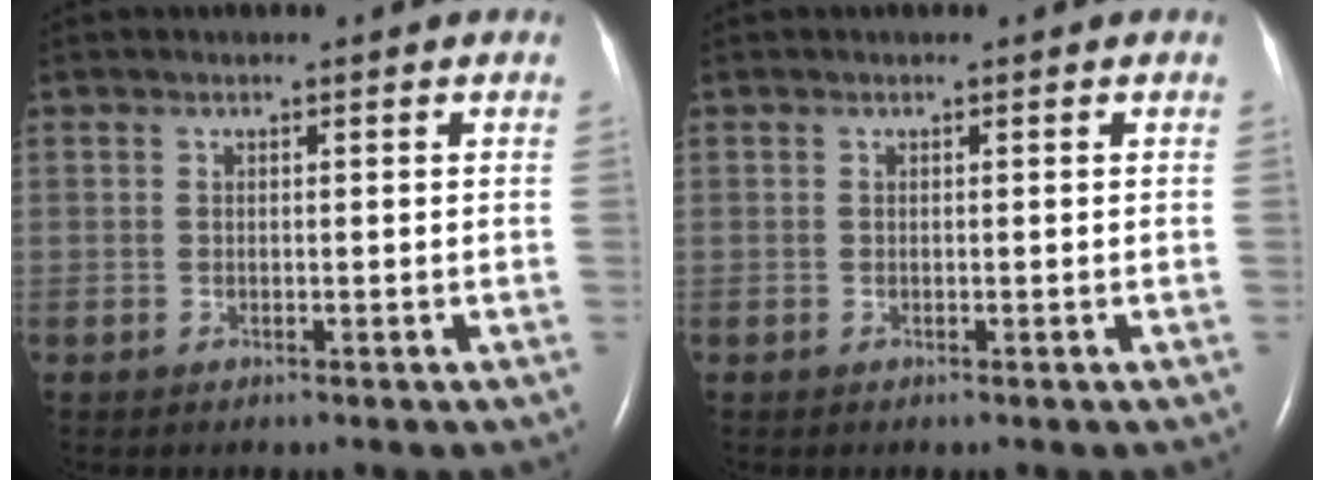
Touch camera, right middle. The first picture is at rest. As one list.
[{"total": 0.0}]